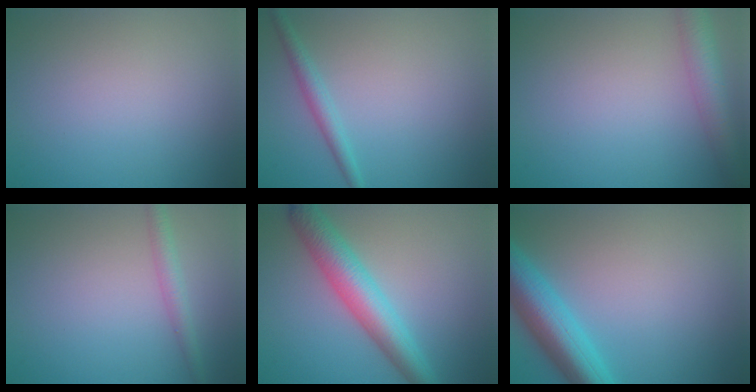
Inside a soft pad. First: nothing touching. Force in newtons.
{"total": 1.9, "press": 1.9, "slide": 0.2}
{"total": 4.2, "press": 4.2, "slide": 0.2}
{"total": 2.0, "press": 2.0, "slide": 0.0}
{"total": 5.7, "press": 5.7, "slide": 0.1}
{"total": 6.6, "press": 6.6, "slide": 0.3}